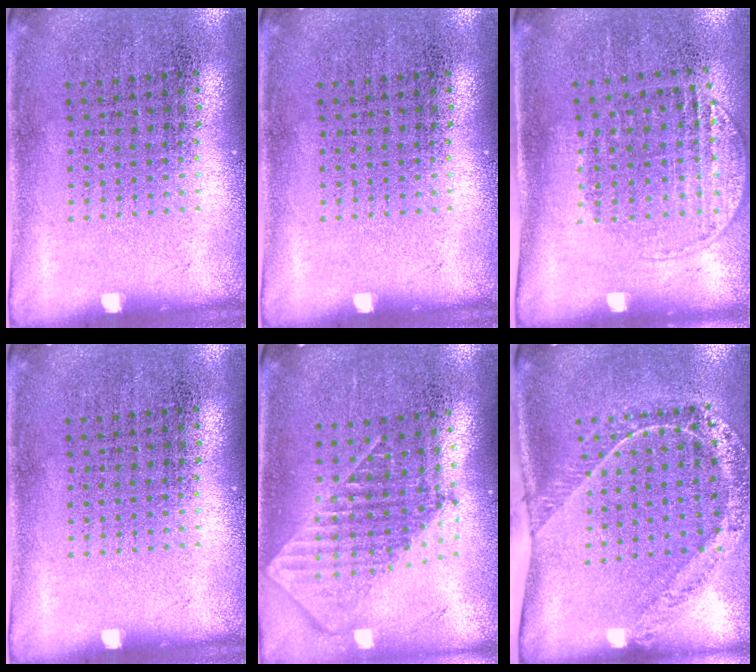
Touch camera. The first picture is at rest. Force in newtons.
{"total": 0.0}
{"total": 1.3, "press": 1.1, "slide": 0.7}
{"total": 0.0}
{"total": 1.9, "press": 1.5, "slide": 1.2}
{"total": 1.6, "press": 1.5, "slide": 0.6}